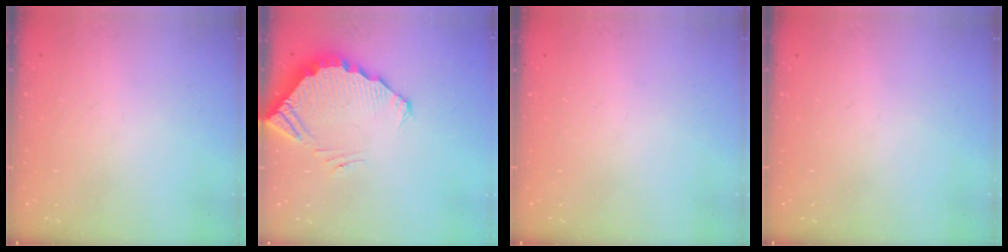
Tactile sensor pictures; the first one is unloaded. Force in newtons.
{"total": 3.9, "press": 3.9, "slide": 0.3}
{"total": 0.0}
{"total": 0.0}